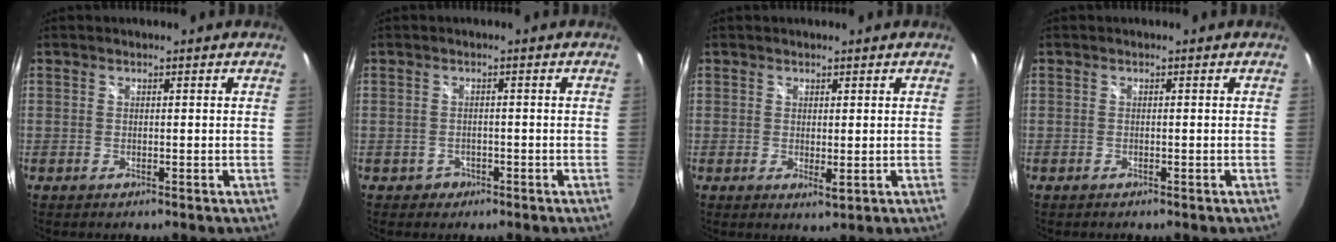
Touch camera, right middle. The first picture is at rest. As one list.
[{"total": 2.0, "force": [-1.0, 1.7, 0.2], "torque": [-0.007, 0.001, -0.013]}, {"total": 1.6, "force": [0.5, 0.8, 1.2], "torque": [-0.021, -0.004, 0.007]}, {"total": 0.5, "force": [-0.5, 0.2, 0.0], "torque": [-0.002, -0.002, -0.009]}]